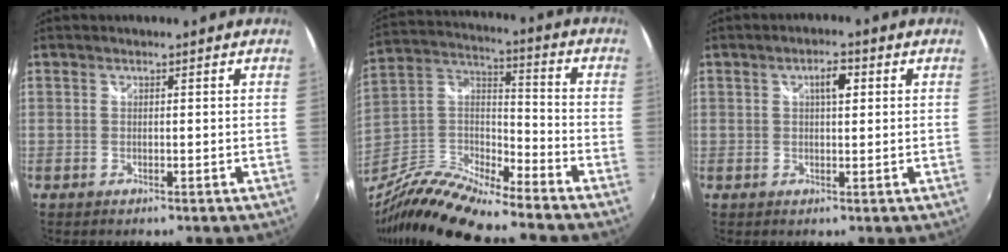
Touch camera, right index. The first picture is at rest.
{"total": 14.0, "force": [-11.9, 1.5, 7.3], "torque": [-0.164, 0.000, -0.242]}
{"total": 3.2, "force": [1.0, 1.2, 2.8], "torque": [-0.045, 0.009, 0.015]}